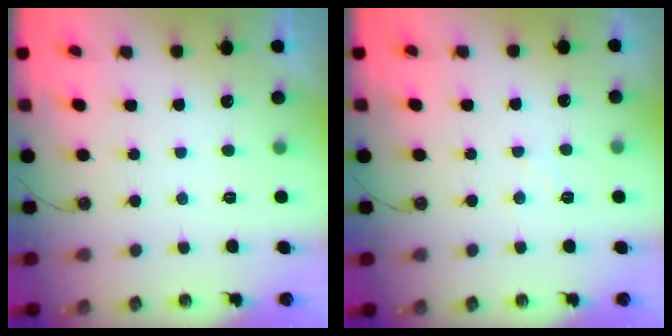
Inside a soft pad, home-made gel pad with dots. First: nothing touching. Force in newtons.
{"total": 4.7, "press": 4.7, "slide": 0.6}